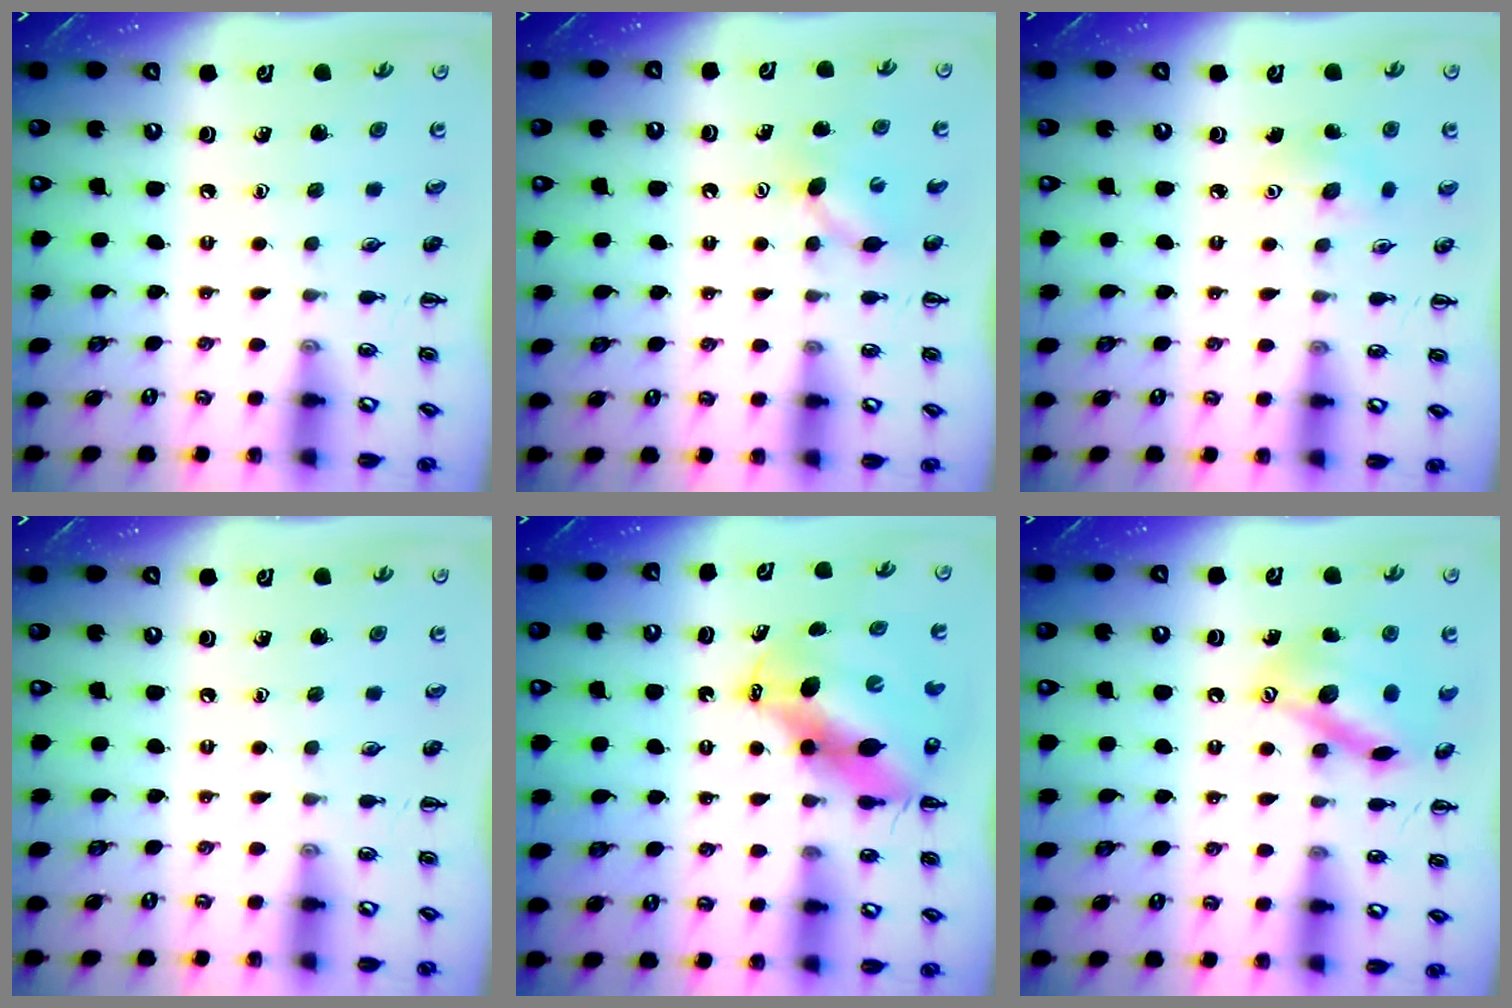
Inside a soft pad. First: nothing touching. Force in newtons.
{"total": 4.7, "press": 4.5, "slide": 1.4}
{"total": 4.7, "press": 4.5, "slide": 1.1}
{"total": 0.0}
{"total": 10.6, "press": 10.2, "slide": 3.0}
{"total": 14.3, "press": 14.3, "slide": 0.8}